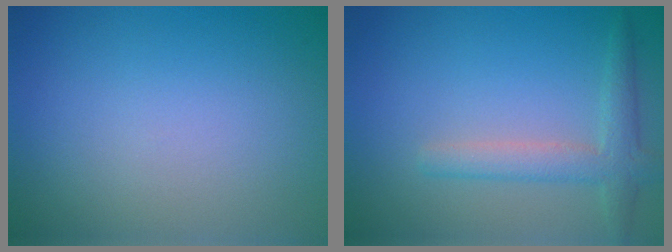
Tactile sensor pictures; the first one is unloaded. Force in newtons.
{"total": 3.1, "press": 3.0, "slide": 0.1}